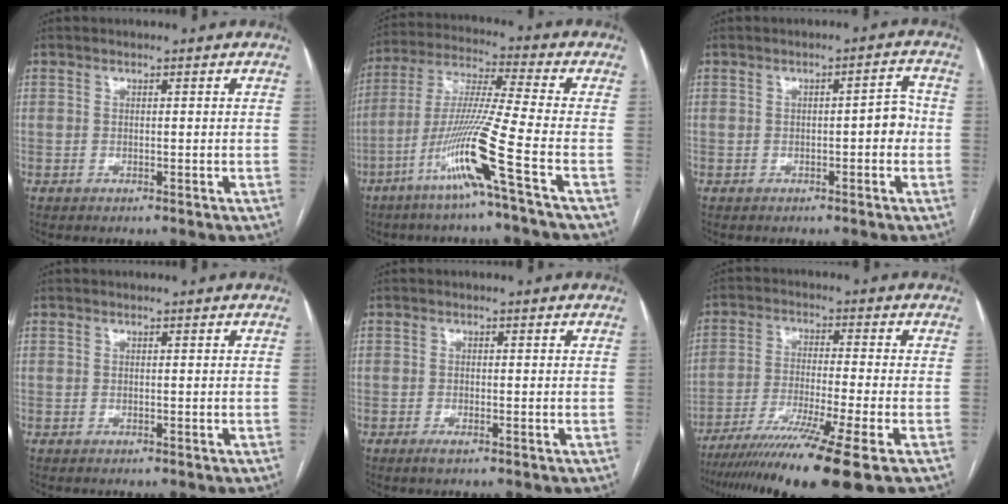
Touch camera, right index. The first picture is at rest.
{"total": 13.3, "force": [-6.3, -2.6, 11.4], "torque": [-0.229, -0.020, -0.126]}
{"total": 3.6, "force": [-0.5, 1.2, 3.3], "torque": [-0.040, 0.016, -0.007]}
{"total": 0.0}
{"total": 1.1, "force": [-0.7, 0.2, 0.9], "torque": [-0.015, -0.001, -0.011]}
{"total": 15.6, "force": [-11.1, -1.7, 10.8], "torque": [-0.180, -0.046, -0.186]}